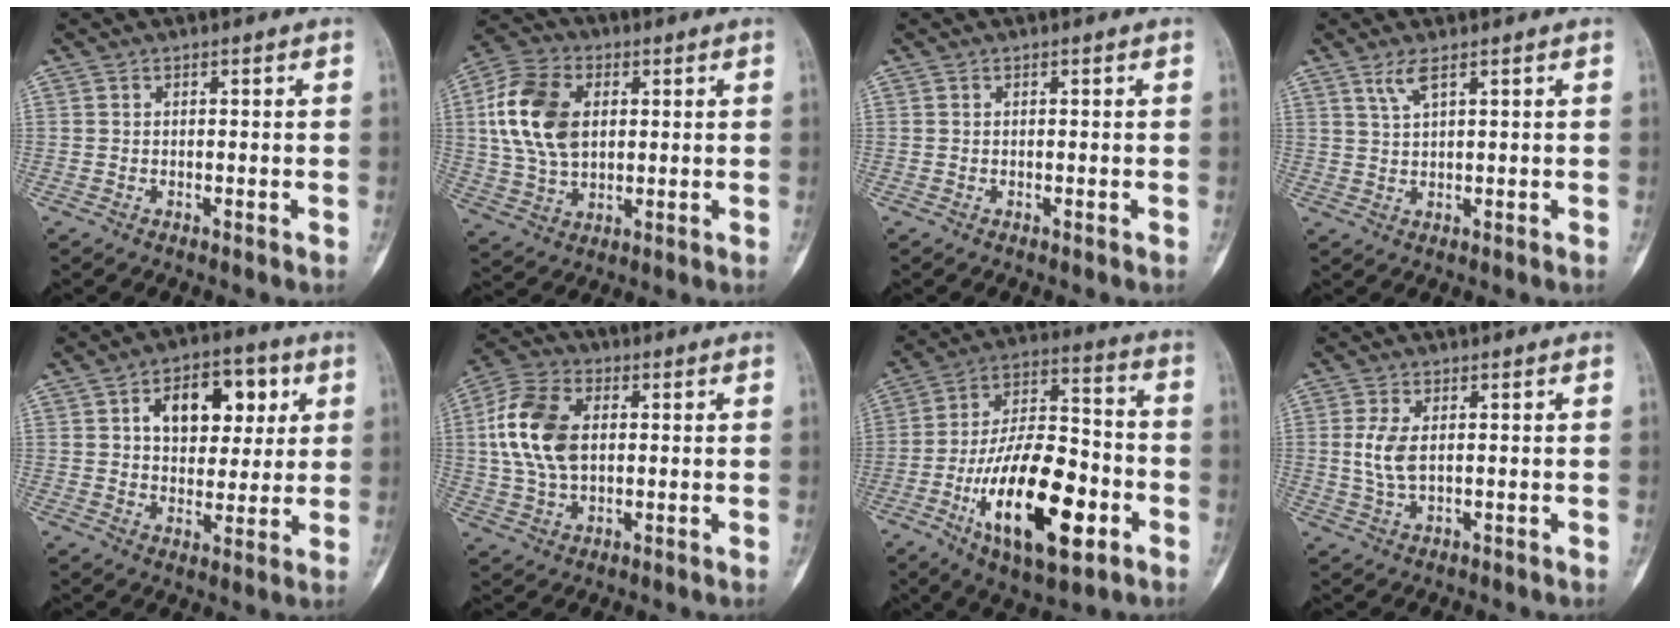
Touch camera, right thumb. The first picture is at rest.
{"total": 14.5, "force": [2.7, 9.6, 10.6], "torque": [-0.201, 0.006, 0.048]}
{"total": 0.0}
{"total": 3.1, "force": [1.9, 0.5, 2.3], "torque": [-0.057, -0.003, 0.046]}
{"total": 15.3, "force": [4.9, 9.7, 10.8], "torque": [-0.111, 0.008, 0.073]}
{"total": 13.5, "force": [1.7, 8.6, 10.2], "torque": [-0.206, 0.012, 0.029]}
{"total": 23.4, "force": [-8.4, 10.1, 19.4], "torque": [-0.322, 0.040, -0.133]}
{"total": 4.7, "force": [0.6, 2.3, 4.1], "torque": [-0.096, -0.003, 0.016]}